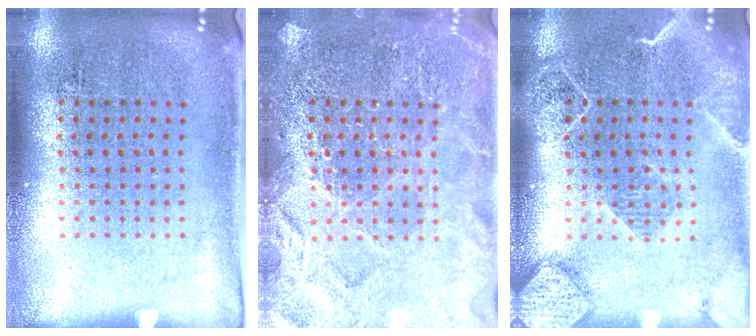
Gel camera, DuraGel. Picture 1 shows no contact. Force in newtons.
{"total": 3.4, "press": 3.4, "slide": 0.4}
{"total": 2.2, "press": 1.9, "slide": 1.1}